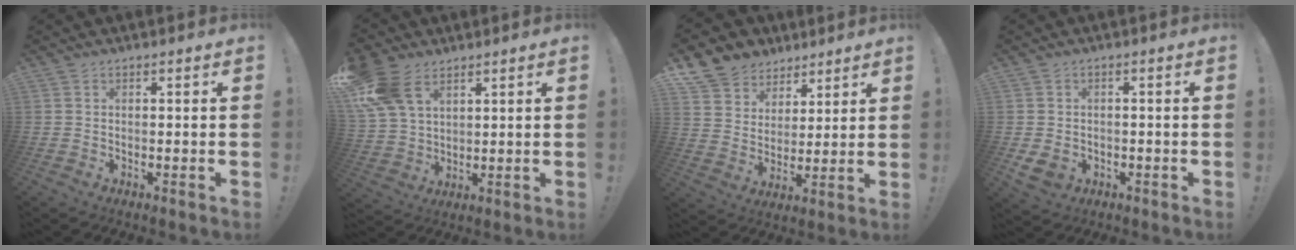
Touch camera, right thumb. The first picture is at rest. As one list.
[{"total": 13.1, "force": [7.3, 8.3, 7.1], "torque": [-0.146, -0.024, 0.145]}, {"total": 10.1, "force": [6.7, 7.4, 1.5], "torque": [-0.027, -0.054, 0.134]}, {"total": 5.2, "force": [-1.3, 3.9, 3.3], "torque": [-0.060, -0.001, -0.020]}]